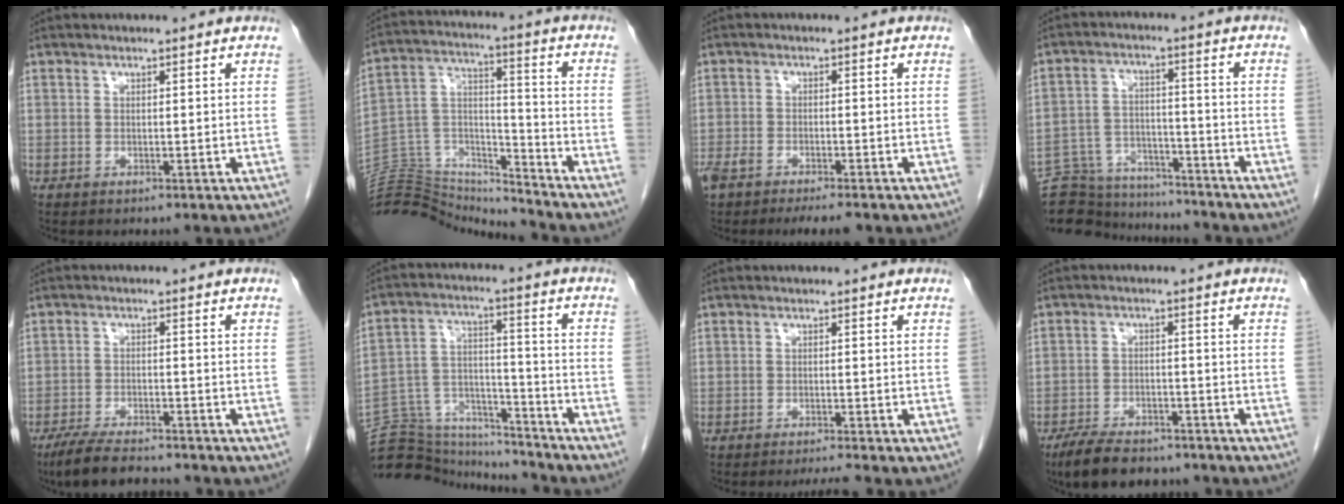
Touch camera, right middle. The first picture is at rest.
{"total": 17.1, "force": [-17.0, 1.9, 1.6], "torque": [-0.029, 0.053, -0.289]}
{"total": 7.2, "force": [-5.6, 1.9, 4.2], "torque": [-0.070, -0.005, -0.089]}
{"total": 15.8, "force": [-15.0, 3.9, 3.1], "torque": [-0.063, 0.027, -0.223]}
{"total": 7.8, "force": [-6.8, 1.4, 3.6], "torque": [-0.065, -0.019, -0.116]}
{"total": 17.4, "force": [-16.8, 3.7, 2.8], "torque": [-0.062, 0.043, -0.264]}
{"total": 2.4, "force": [-2.1, -0.9, 0.6], "torque": [-0.012, -0.009, -0.035]}
{"total": 9.4, "force": [-7.6, 3.5, 4.2], "torque": [-0.073, -0.008, -0.121]}